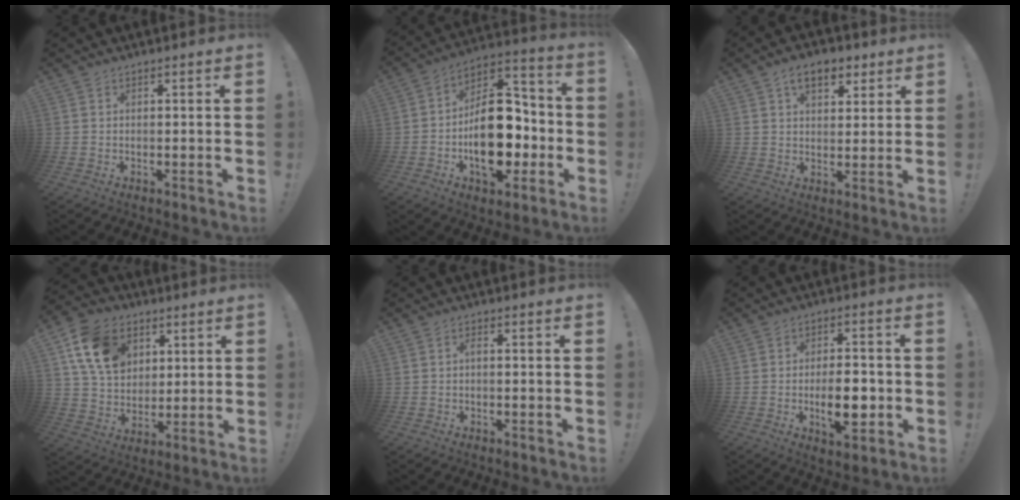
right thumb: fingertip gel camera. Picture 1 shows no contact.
{"total": 21.1, "force": [-5.1, 13.0, 15.8], "torque": [-0.234, 0.036, -0.068]}
{"total": 8.5, "force": [4.6, 5.2, 4.9], "torque": [-0.062, -0.010, 0.083]}
{"total": 16.2, "force": [6.8, 12.0, 8.5], "torque": [-0.138, -0.015, 0.138]}
{"total": 1.0, "force": [-0.4, 0.1, 0.9], "torque": [-0.024, 0.006, -0.008]}
{"total": 10.7, "force": [-2.6, 4.7, 9.2], "torque": [-0.143, 0.003, -0.046]}